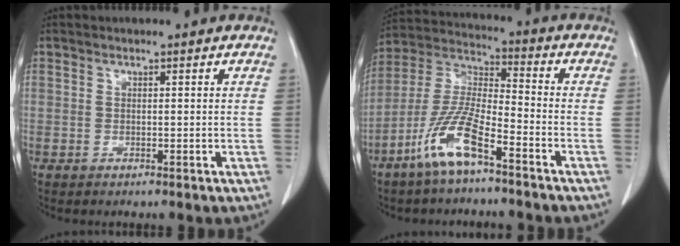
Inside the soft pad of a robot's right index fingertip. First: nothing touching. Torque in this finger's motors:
{"motor_torque": [1.09, -0.48, 0.35, 0.19]}